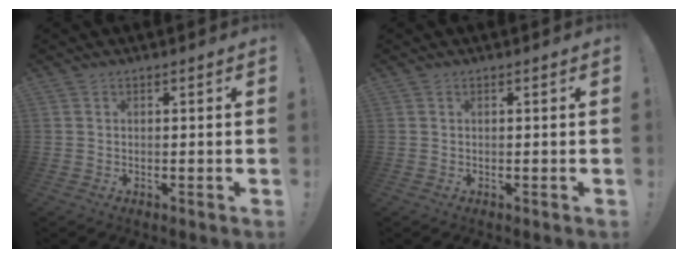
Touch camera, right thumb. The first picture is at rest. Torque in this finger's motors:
{"motor_torque": [-0.05, 0.11, 0.03, -0.08, -0.03]}